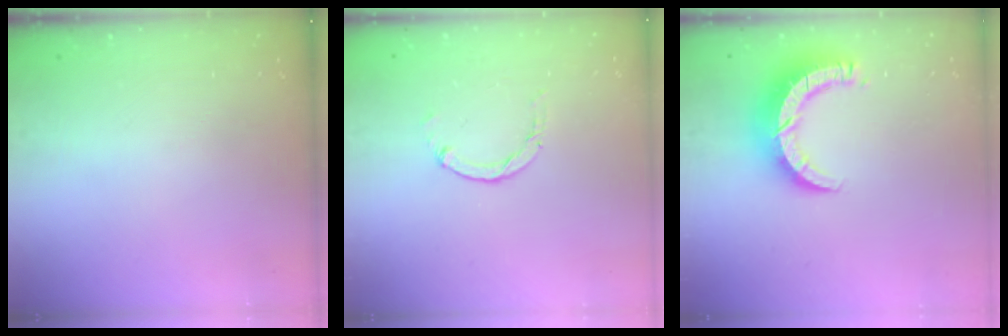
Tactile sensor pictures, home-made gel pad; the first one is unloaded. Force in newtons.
{"total": 1.1, "press": 1.1, "slide": 0.2}
{"total": 9.9, "press": 9.8, "slide": 1.0}